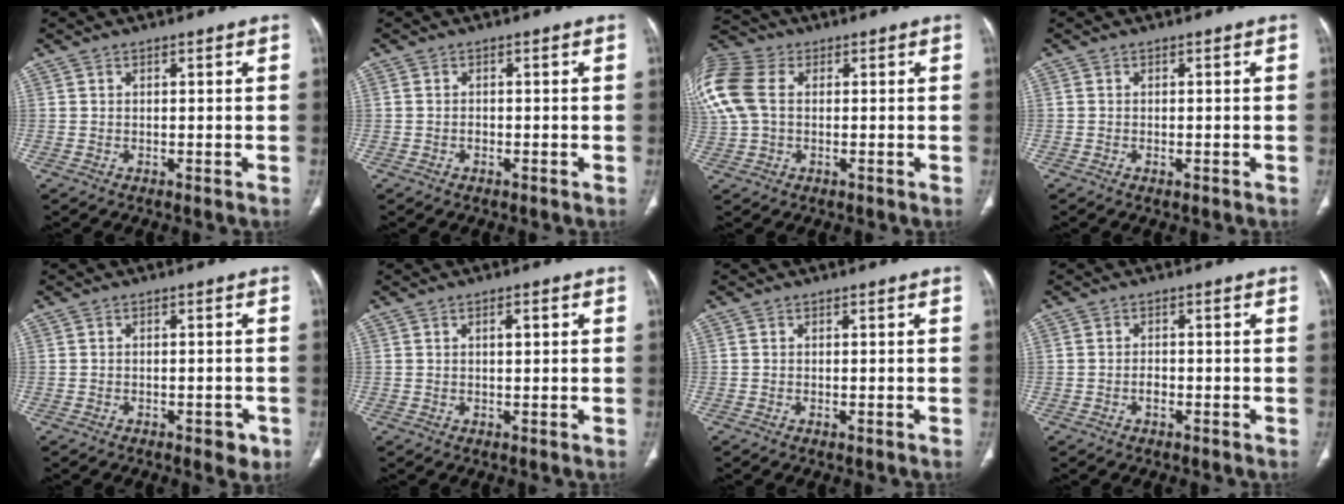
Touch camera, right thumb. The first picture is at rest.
{"total": 0.9, "force": [-0.4, 0.7, 0.4], "torque": [-0.007, 0.002, -0.006]}
{"total": 15.6, "force": [2.1, 11.3, 10.5], "torque": [-0.283, 0.027, 0.037]}
{"total": 0.9, "force": [-0.4, 0.5, 0.6], "torque": [-0.012, 0.001, -0.004]}
{"total": 3.1, "force": [-1.6, 1.7, 2.1], "torque": [-0.016, 0.006, -0.017]}
{"total": 2.0, "force": [0.6, 0.7, 1.7], "torque": [-0.028, 0.000, 0.010]}
{"total": 0.7, "force": [-0.2, 0.4, 0.5], "torque": [-0.012, 0.001, -0.002]}
{"total": 2.3, "force": [-0.9, 1.5, 1.4], "torque": [-0.020, 0.008, -0.016]}